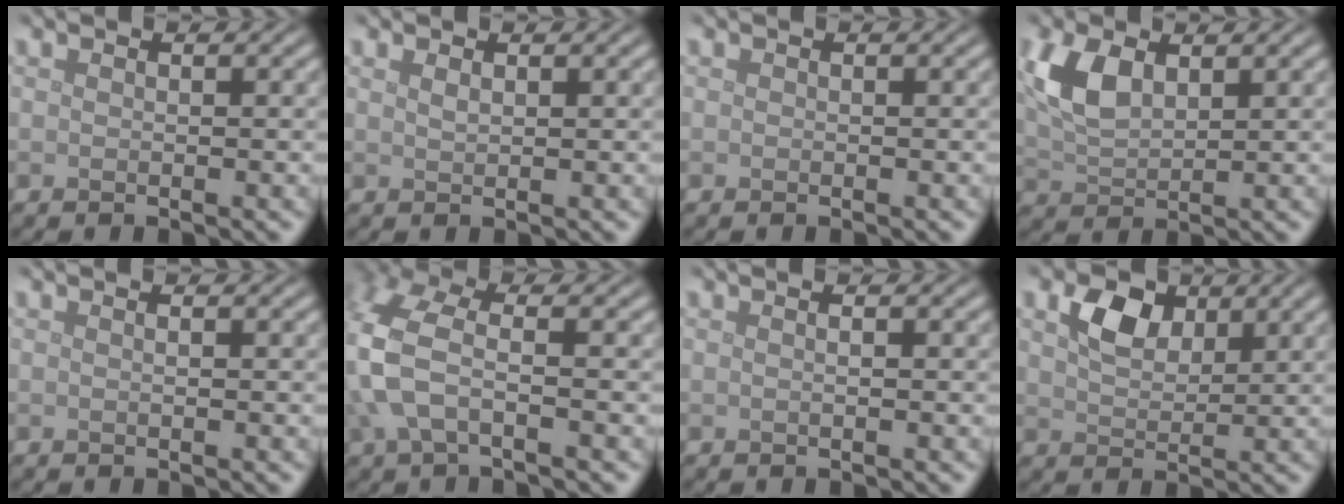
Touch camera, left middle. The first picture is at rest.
{"total": 0.8, "force": [0.6, 0.3, 0.5], "torque": [-0.013, 0.000, 0.013]}
{"total": 0.0}
{"total": 5.0, "force": [1.9, 2.7, 3.8], "torque": [-0.094, 0.006, 0.039]}
{"total": 0.6, "force": [0.2, 0.2, 0.5], "torque": [-0.009, 0.004, 0.002]}
{"total": 5.5, "force": [-0.7, 2.7, 4.7], "torque": [-0.120, 0.006, -0.023]}
{"total": 0.9, "force": [0.3, 0.3, 0.8], "torque": [-0.005, -0.002, 0.002]}
{"total": 3.7, "force": [1.9, 2.4, 2.1], "torque": [-0.043, 0.004, 0.033]}